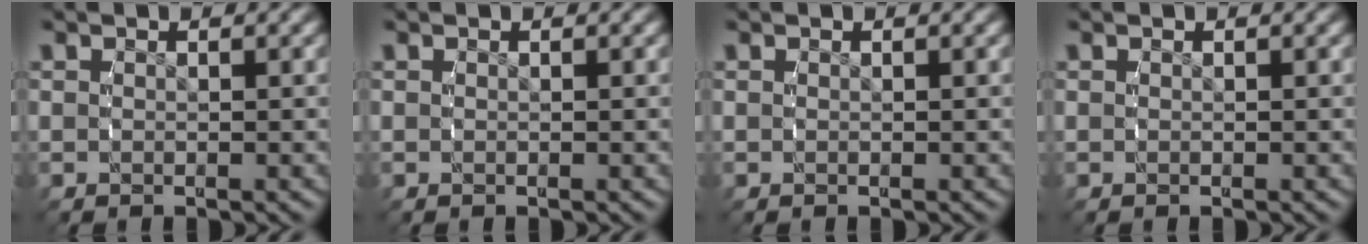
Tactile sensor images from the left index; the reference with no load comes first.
{"total": 0.0}
{"total": 0.0}
{"total": 0.0}